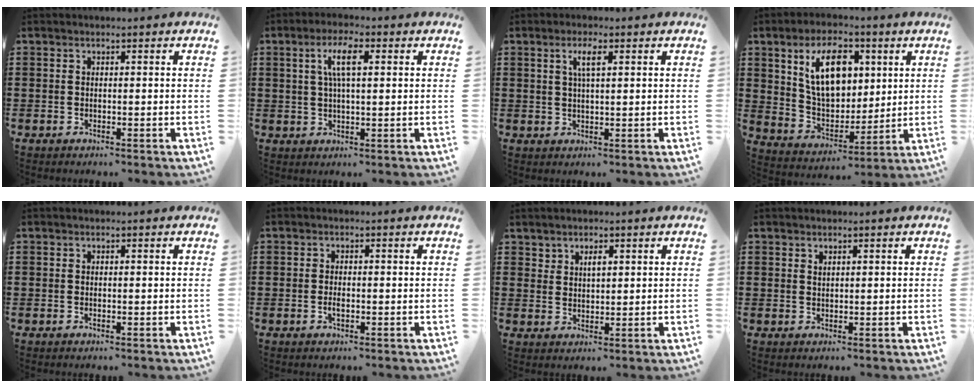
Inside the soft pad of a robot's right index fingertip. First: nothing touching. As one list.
[{"total": 5.5, "force": [1.4, 1.5, 5.1], "torque": [-0.104, 0.010, 0.021]}, {"total": 3.1, "force": [1.1, 0.7, 2.8], "torque": [-0.059, 0.005, 0.017]}, {"total": 11.5, "force": [4.1, 6.7, 8.4], "torque": [-0.165, 0.011, 0.070]}, {"total": 0.0}, {"total": 1.4, "force": [-0.4, 0.4, 1.3], "torque": [-0.025, -0.005, -0.006]}, {"total": 2.1, "force": [1.5, 1.2, 0.9], "torque": [-0.022, 0.003, 0.028]}, {"total": 0.7, "force": [0.6, 0.3, 0.2], "torque": [-0.004, 0.001, 0.011]}]